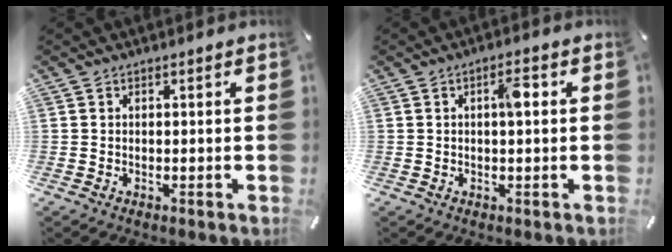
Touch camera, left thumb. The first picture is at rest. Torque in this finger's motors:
{"motor_torque": [0.54, 0.77, 0.34, -0.40, 0.09]}